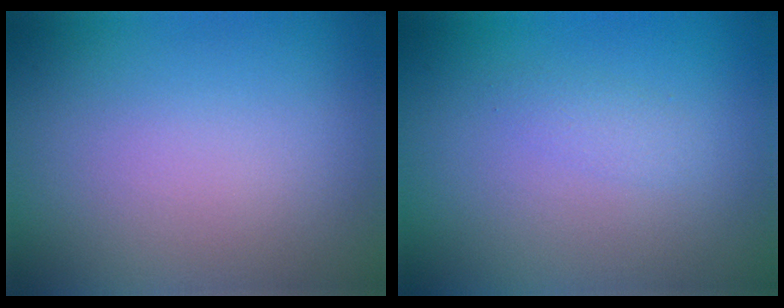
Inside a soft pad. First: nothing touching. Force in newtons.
{"total": 1.0, "press": 1.0, "slide": 0.0}